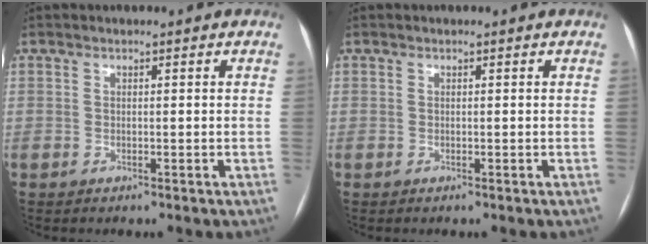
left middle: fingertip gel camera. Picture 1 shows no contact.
{"total": 0.0}